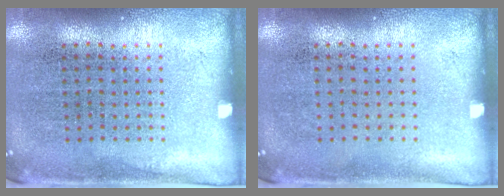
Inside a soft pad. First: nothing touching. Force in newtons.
{"total": 0.0}